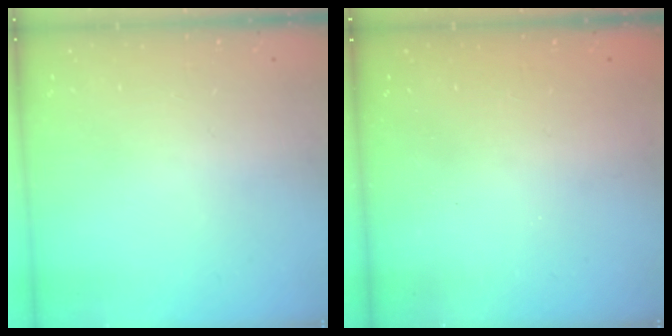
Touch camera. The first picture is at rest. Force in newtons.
{"total": 2.4, "press": 2.2, "slide": 0.8}